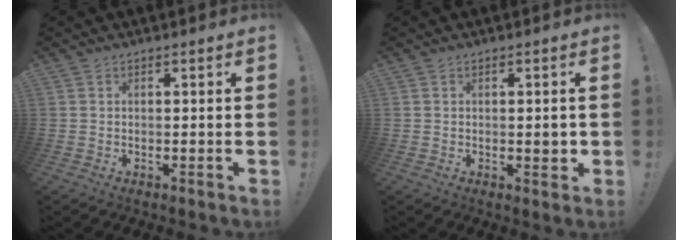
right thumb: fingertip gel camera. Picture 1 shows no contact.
{"total": 2.4, "force": [0.0, 1.1, 2.1], "torque": [-0.021, -0.001, -0.002]}